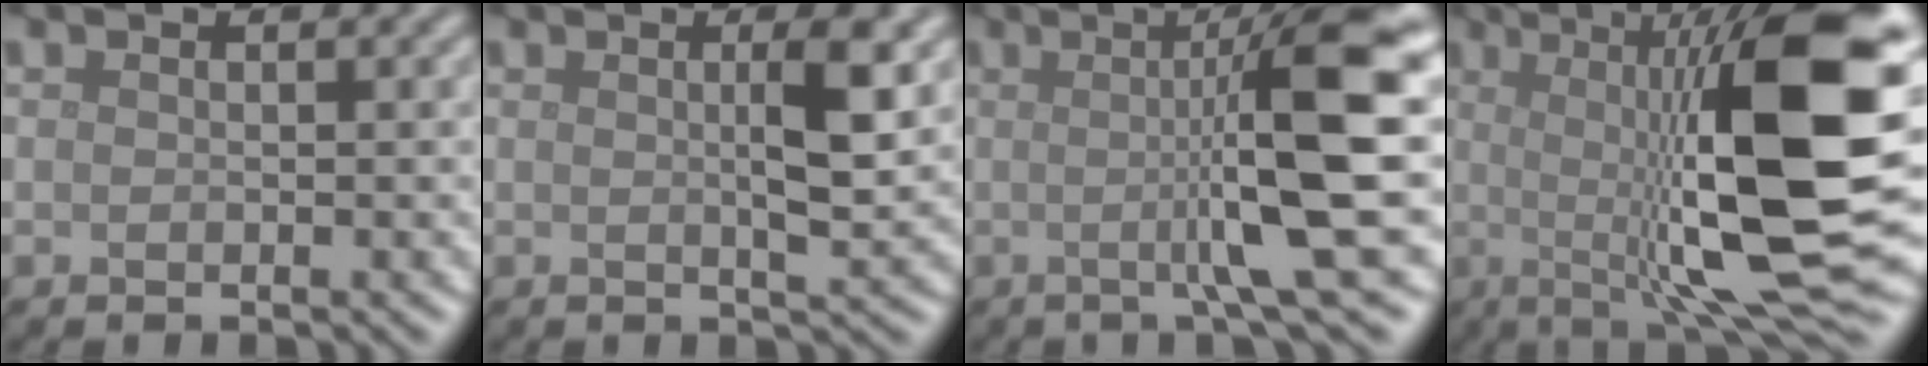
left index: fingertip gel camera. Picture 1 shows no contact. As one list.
[{"total": 3.9, "force": [0.7, 0.6, 3.7], "torque": [-0.059, -0.002, 0.012]}, {"total": 10.6, "force": [0.5, 1.6, 10.5], "torque": [-0.135, 0.002, 0.004]}, {"total": 16.4, "force": [0.2, 4.4, 15.8], "torque": [-0.200, 0.008, -0.005]}]